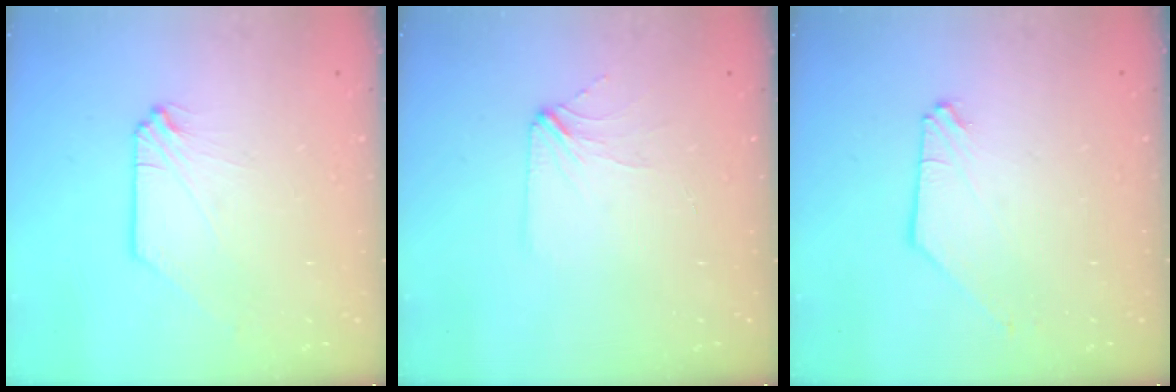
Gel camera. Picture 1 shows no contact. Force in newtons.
{"total": 2.8, "press": 2.8, "slide": 0.4}
{"total": 0.0}